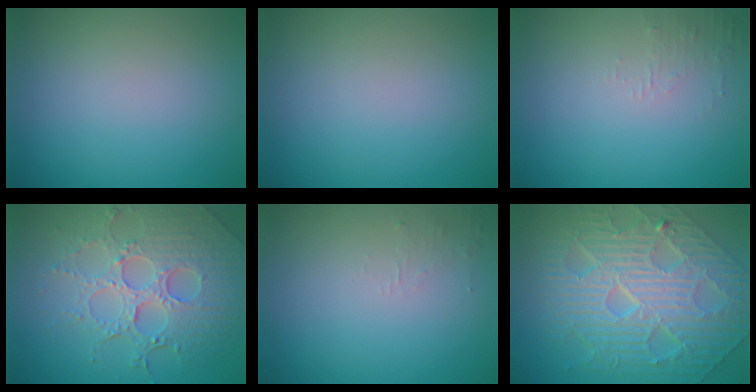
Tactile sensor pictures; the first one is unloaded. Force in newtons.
{"total": 0.0}
{"total": 1.3, "press": 1.2, "slide": 0.3}
{"total": 7.3, "press": 5.5, "slide": 4.9}
{"total": 0.9, "press": 0.9, "slide": 0.1}
{"total": 10.9, "press": 7.4, "slide": 7.9}